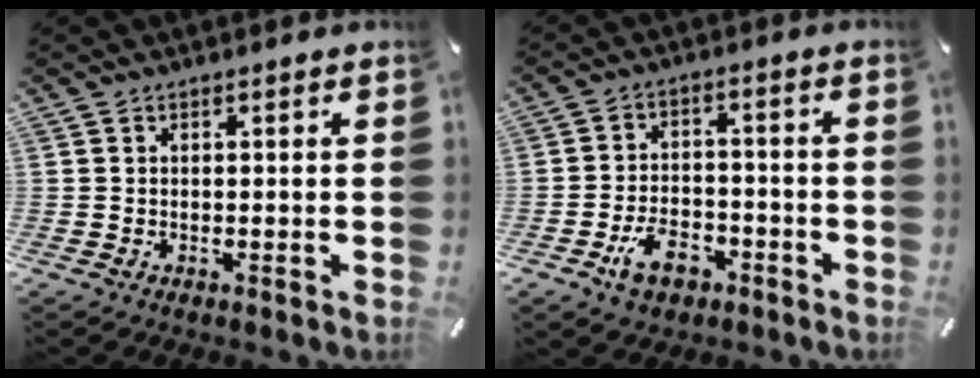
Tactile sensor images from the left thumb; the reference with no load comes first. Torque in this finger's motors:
{"motor_torque": [-0.02, 0.82, 0.22, 0.00, 0.20]}